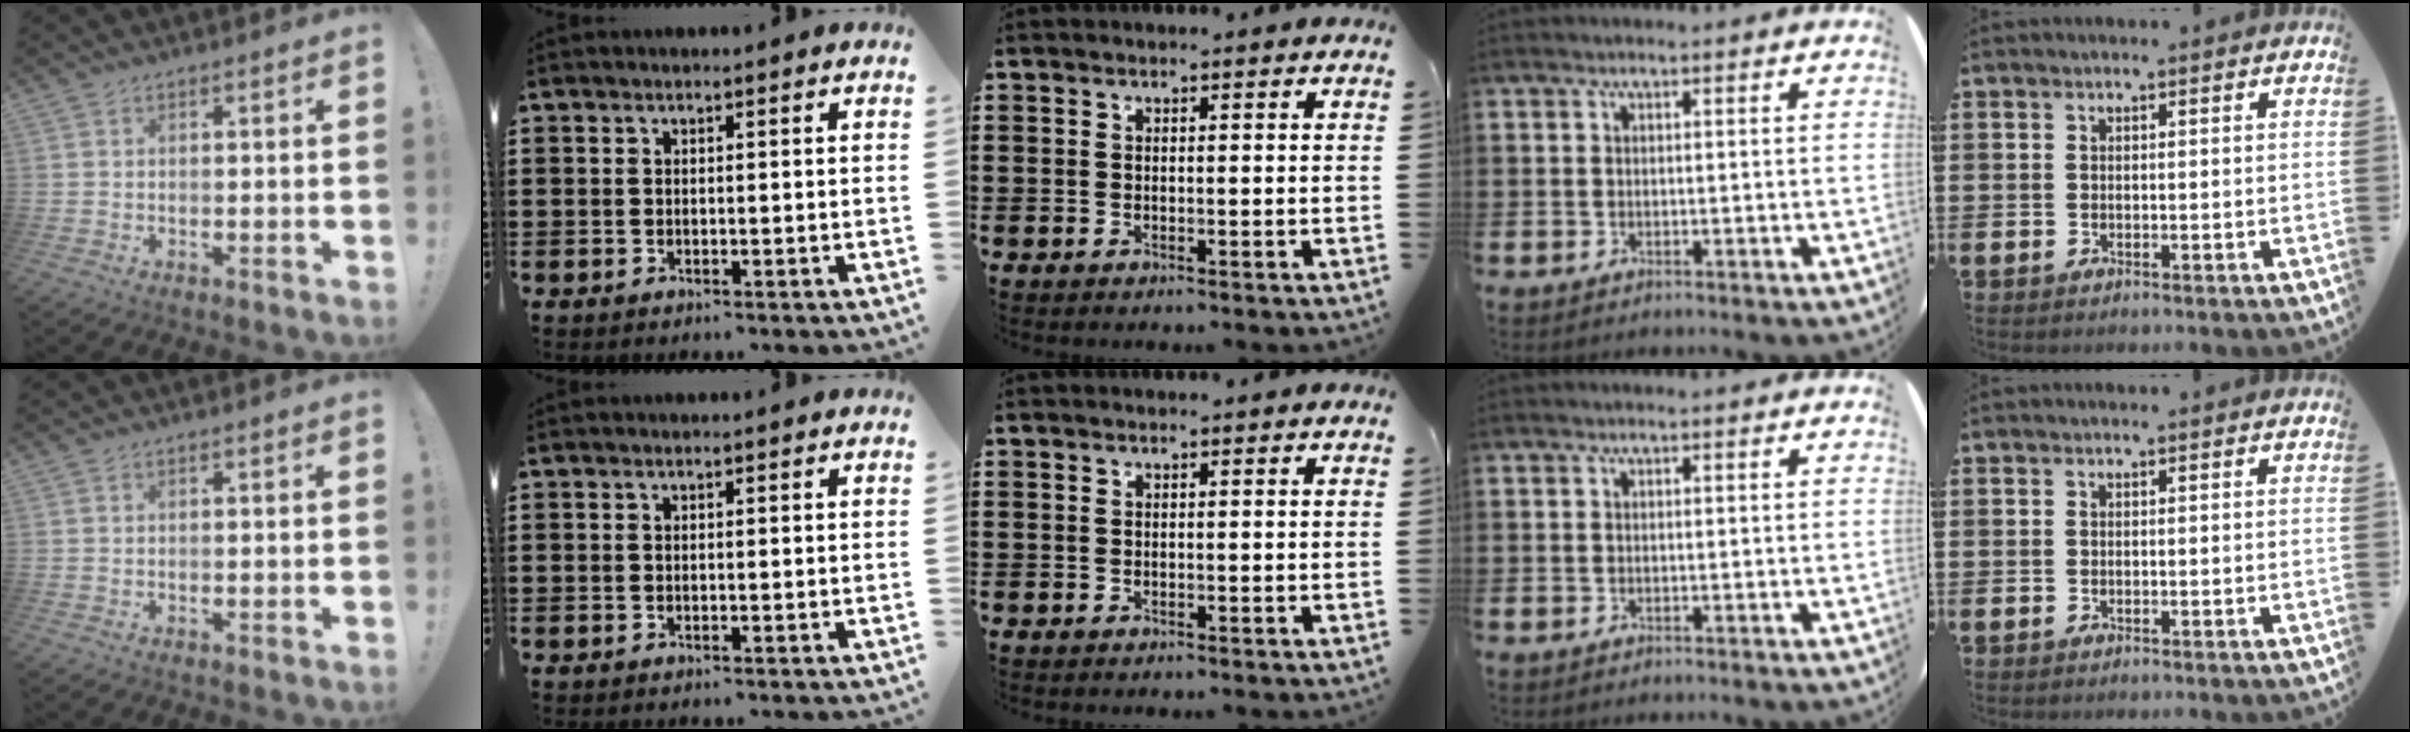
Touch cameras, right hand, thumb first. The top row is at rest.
{}